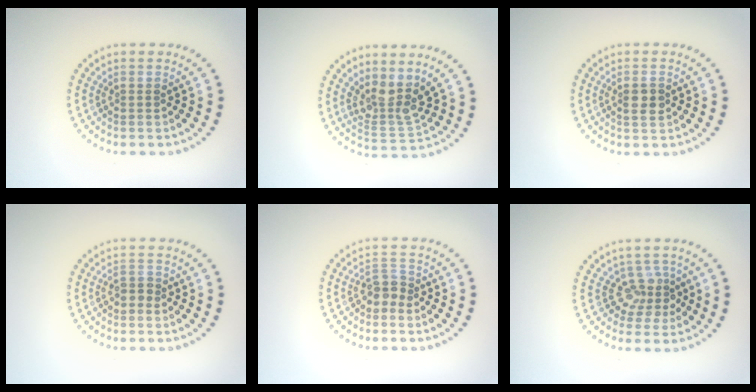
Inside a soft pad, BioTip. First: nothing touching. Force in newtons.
{"total": 3.6, "press": 2.8, "slide": 2.2}
{"total": 1.9, "press": 1.9, "slide": 0.3}
{"total": 1.2, "press": 1.1, "slide": 0.5}
{"total": 1.9, "press": 1.6, "slide": 1.1}
{"total": 2.7, "press": 2.0, "slide": 1.8}